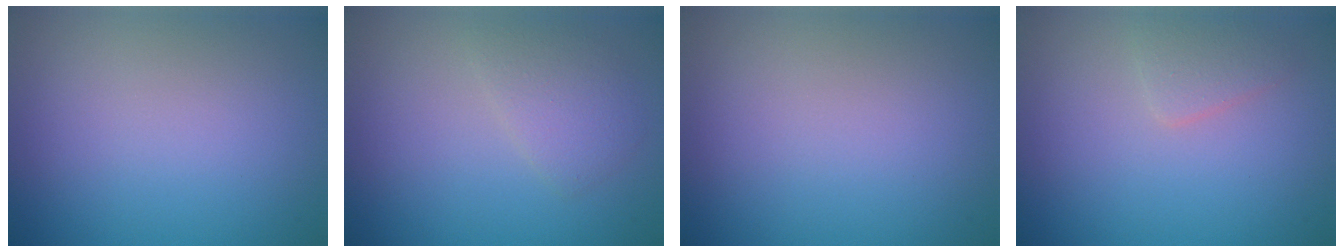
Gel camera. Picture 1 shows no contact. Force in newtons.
{"total": 2.2, "press": 2.2, "slide": 0.0}
{"total": 0.0}
{"total": 1.6, "press": 1.6, "slide": 0.0}